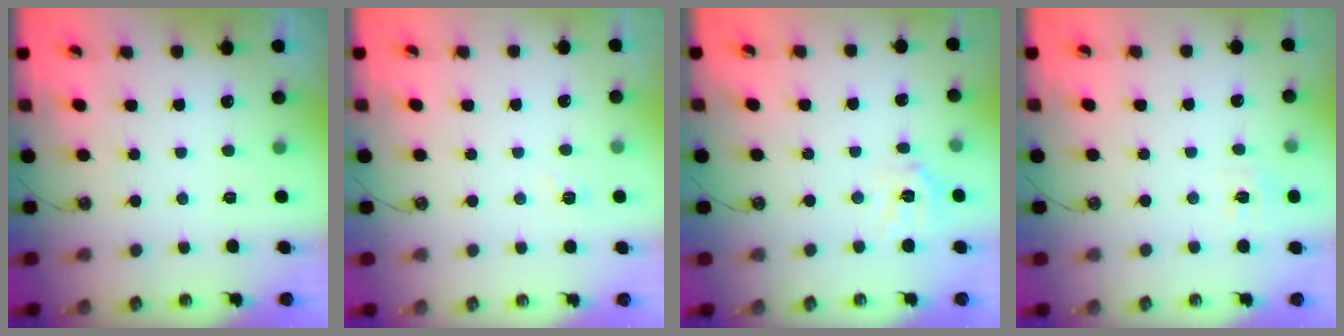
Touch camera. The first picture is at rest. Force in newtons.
{"total": 2.9, "press": 2.8, "slide": 0.5}
{"total": 11.0, "press": 10.9, "slide": 1.3}
{"total": 6.3, "press": 6.3, "slide": 0.7}